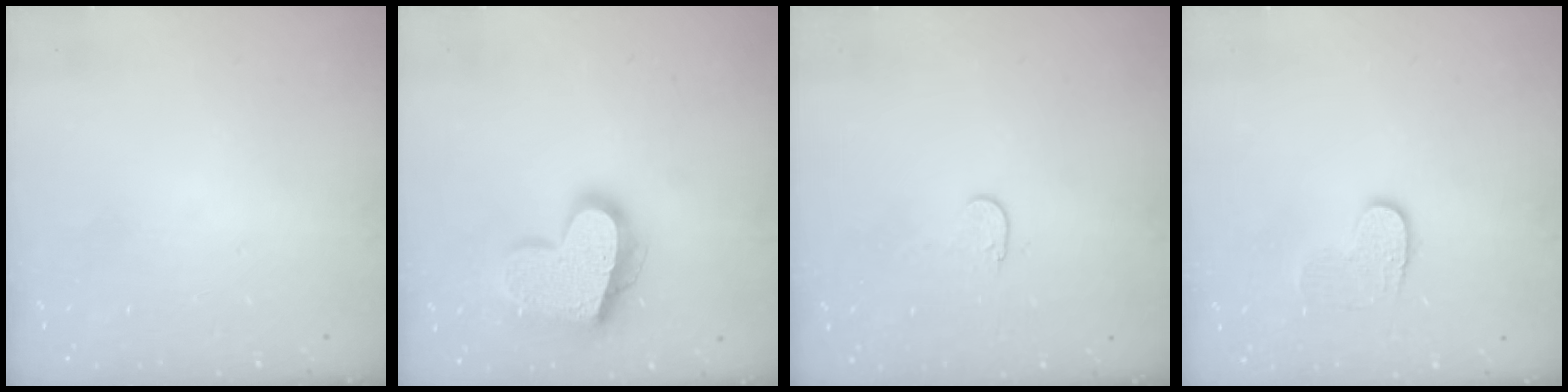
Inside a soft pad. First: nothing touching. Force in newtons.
{"total": 20.3, "press": 20.3, "slide": 1.5}
{"total": 3.8, "press": 3.8, "slide": 0.4}
{"total": 6.2, "press": 6.2, "slide": 0.3}